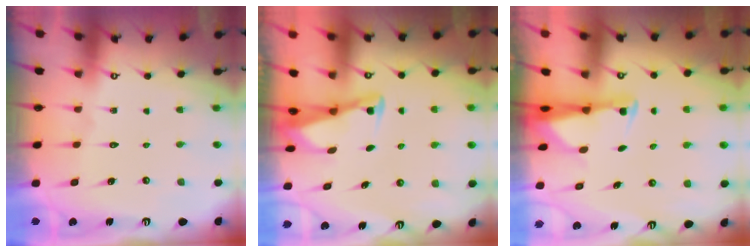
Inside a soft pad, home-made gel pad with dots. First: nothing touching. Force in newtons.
{"total": 2.8, "press": 2.8, "slide": 0.3}
{"total": 2.3, "press": 2.3, "slide": 0.5}